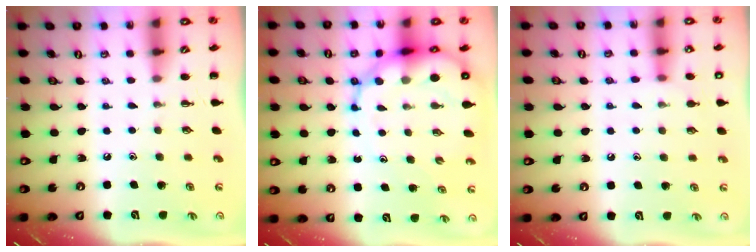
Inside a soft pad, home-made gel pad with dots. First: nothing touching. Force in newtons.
{"total": 13.1, "press": 12.6, "slide": 3.8}
{"total": 6.9, "press": 6.8, "slide": 1.6}